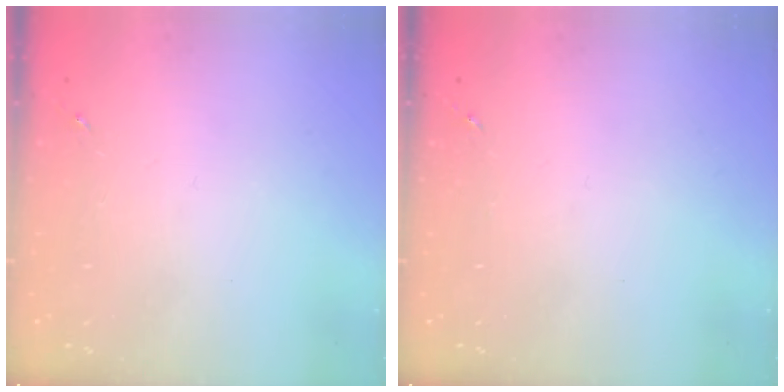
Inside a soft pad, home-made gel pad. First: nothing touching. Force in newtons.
{"total": 0.0}